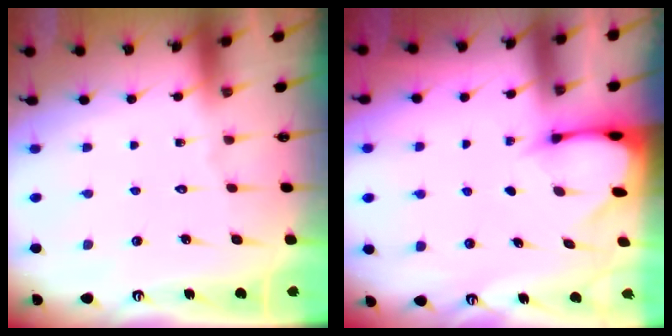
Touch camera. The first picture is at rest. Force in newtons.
{"total": 2.6, "press": 2.6, "slide": 0.3}